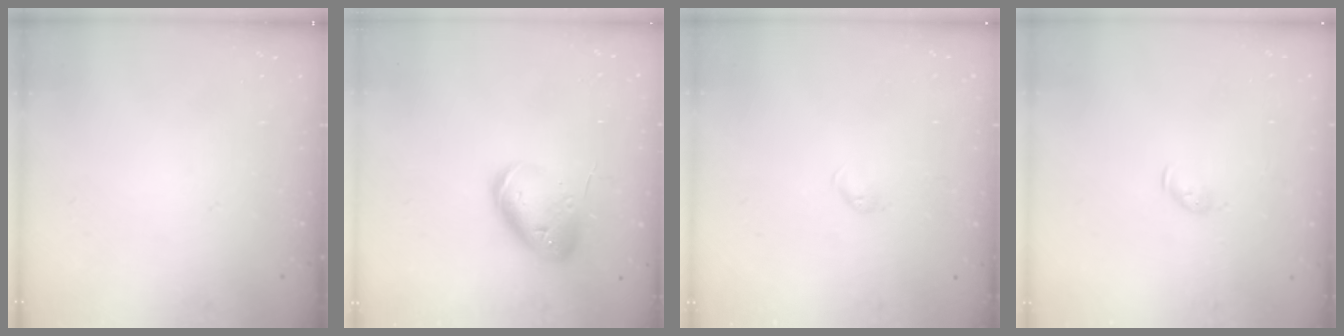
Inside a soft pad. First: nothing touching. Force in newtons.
{"total": 15.2, "press": 15.0, "slide": 2.5}
{"total": 3.4, "press": 3.3, "slide": 0.6}
{"total": 3.6, "press": 3.5, "slide": 0.7}